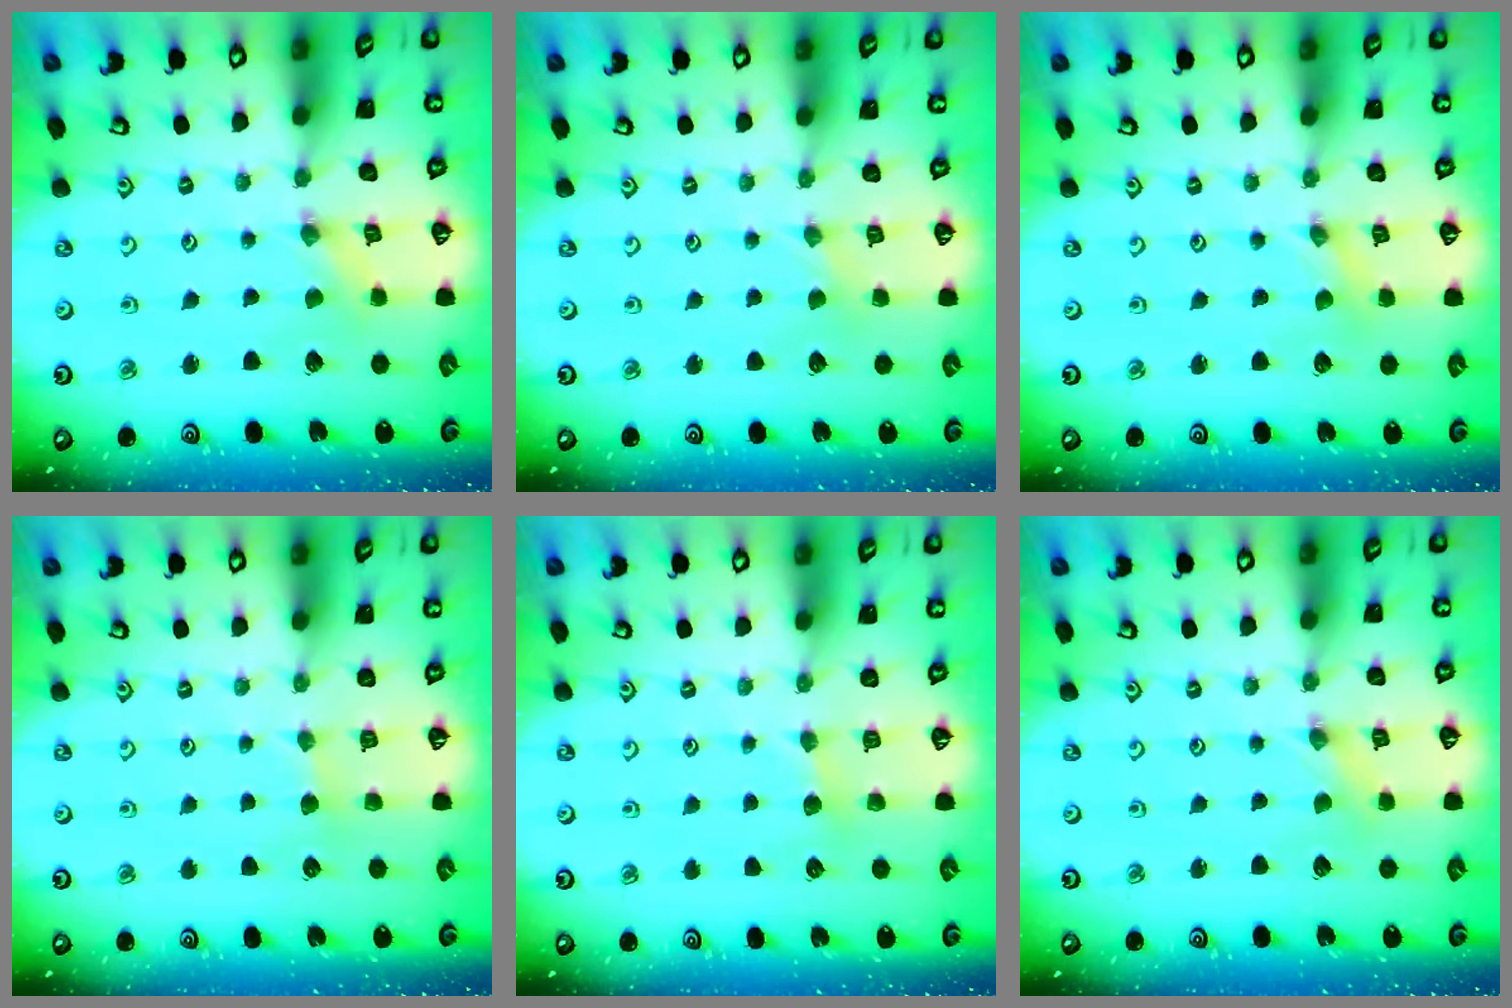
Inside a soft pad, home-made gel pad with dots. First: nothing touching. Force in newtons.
{"total": 1.3, "press": 1.3, "slide": 0.2}
{"total": 0.0}
{"total": 2.7, "press": 2.6, "slide": 0.4}
{"total": 3.9, "press": 3.8, "slide": 0.5}
{"total": 0.0}